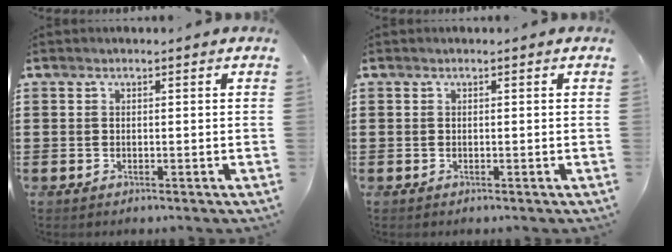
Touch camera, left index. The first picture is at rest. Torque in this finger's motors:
{"motor_torque": [0.00, 0.00, 0.01, 0.00]}